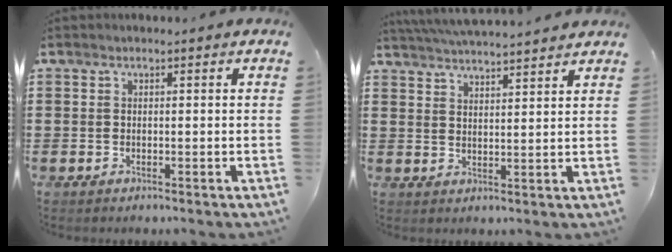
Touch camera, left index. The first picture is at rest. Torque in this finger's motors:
{"motor_torque": [1.10, -1.04, 0.52, 0.11]}